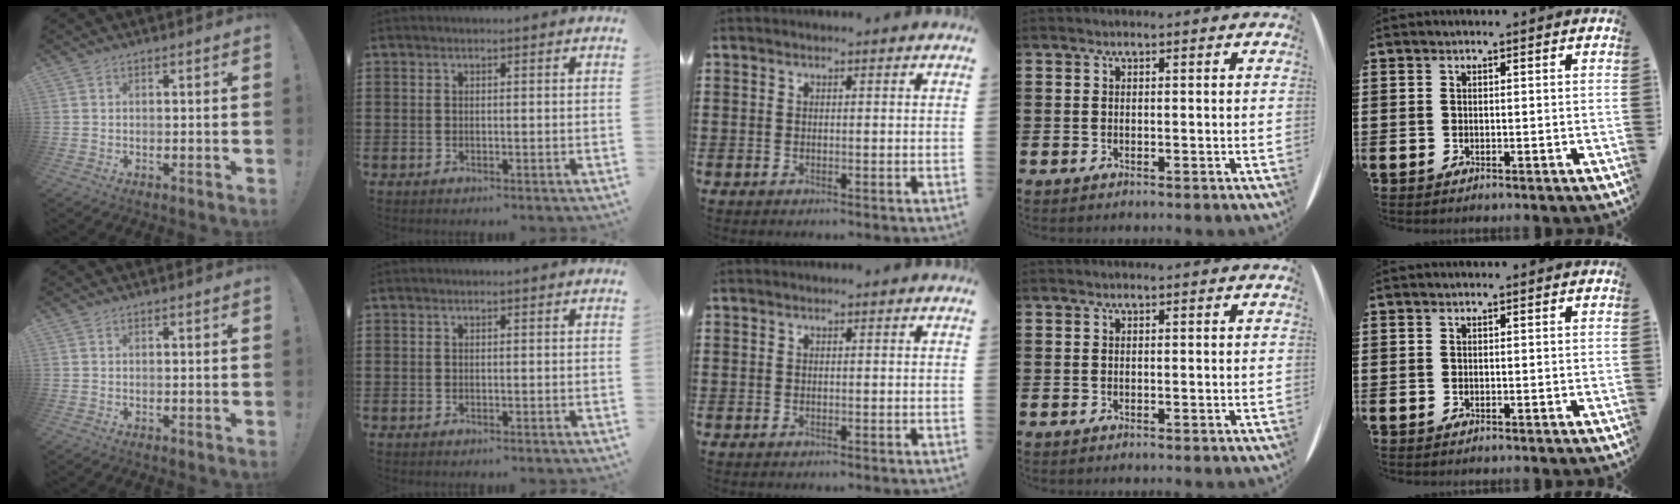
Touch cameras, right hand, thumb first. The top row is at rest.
{}